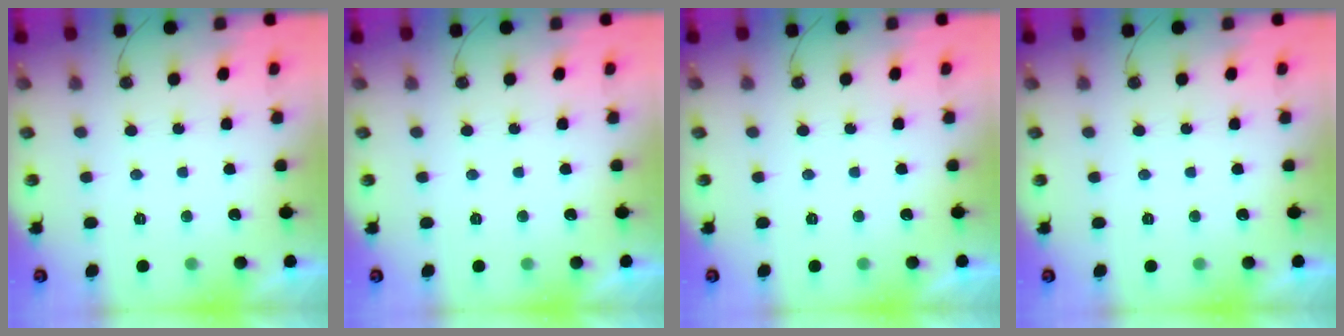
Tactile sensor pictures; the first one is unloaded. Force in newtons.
{"total": 0.0}
{"total": 0.0}
{"total": 0.0}